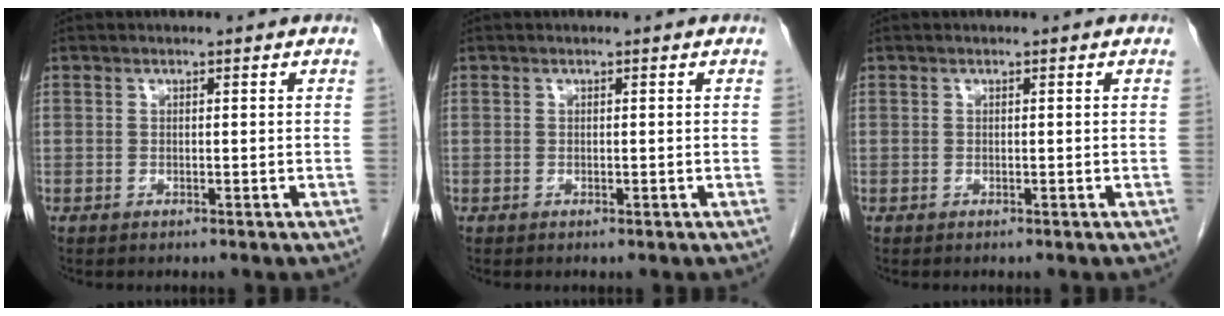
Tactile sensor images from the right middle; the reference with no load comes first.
{"total": 0.0}
{"total": 0.0}